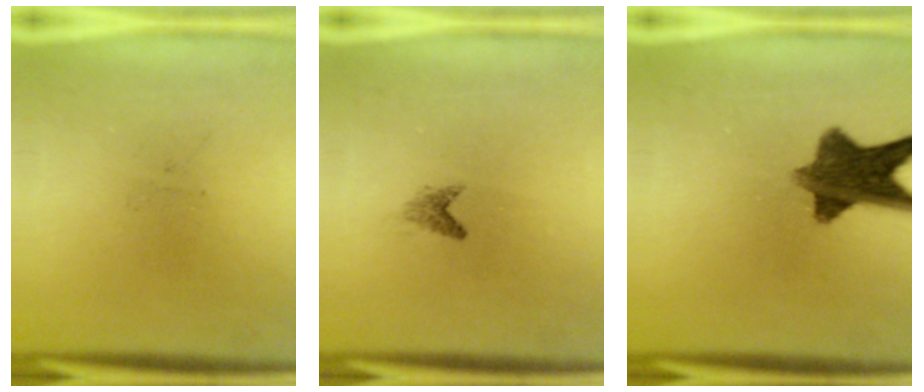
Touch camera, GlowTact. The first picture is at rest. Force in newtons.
{"total": 1.0}
{"total": 9.9}